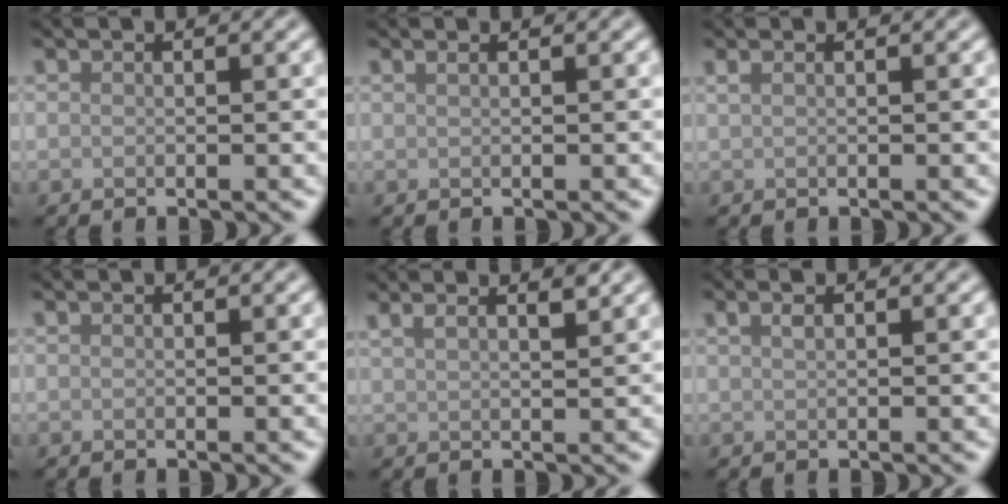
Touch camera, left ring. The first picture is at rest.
{"total": 0.9, "force": [0.5, 0.4, 0.6], "torque": [-0.006, -0.001, 0.003]}
{"total": 1.0, "force": [0.5, 0.5, 0.8], "torque": [-0.015, 0.001, 0.007]}
{"total": 0.0}
{"total": 4.2, "force": [2.8, 1.5, 2.7], "torque": [-0.015, 0.023, 0.012]}
{"total": 1.3, "force": [0.8, 0.4, 0.9], "torque": [-0.017, 0.004, 0.012]}